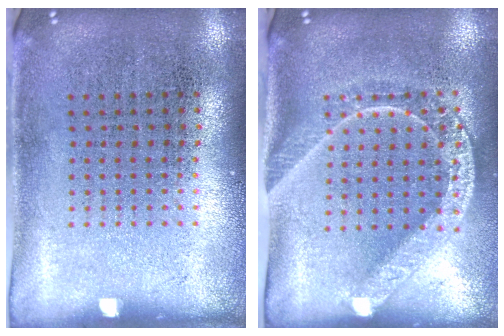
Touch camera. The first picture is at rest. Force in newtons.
{"total": 2.1, "press": 1.7, "slide": 1.1}